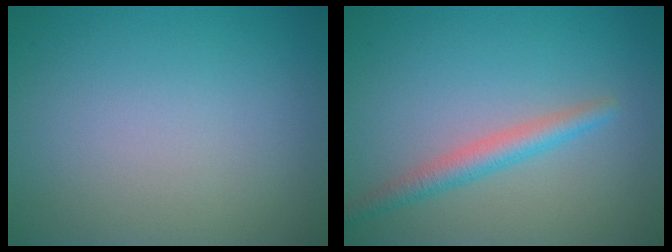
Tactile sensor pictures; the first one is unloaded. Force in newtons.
{"total": 2.5, "press": 2.5, "slide": 0.1}